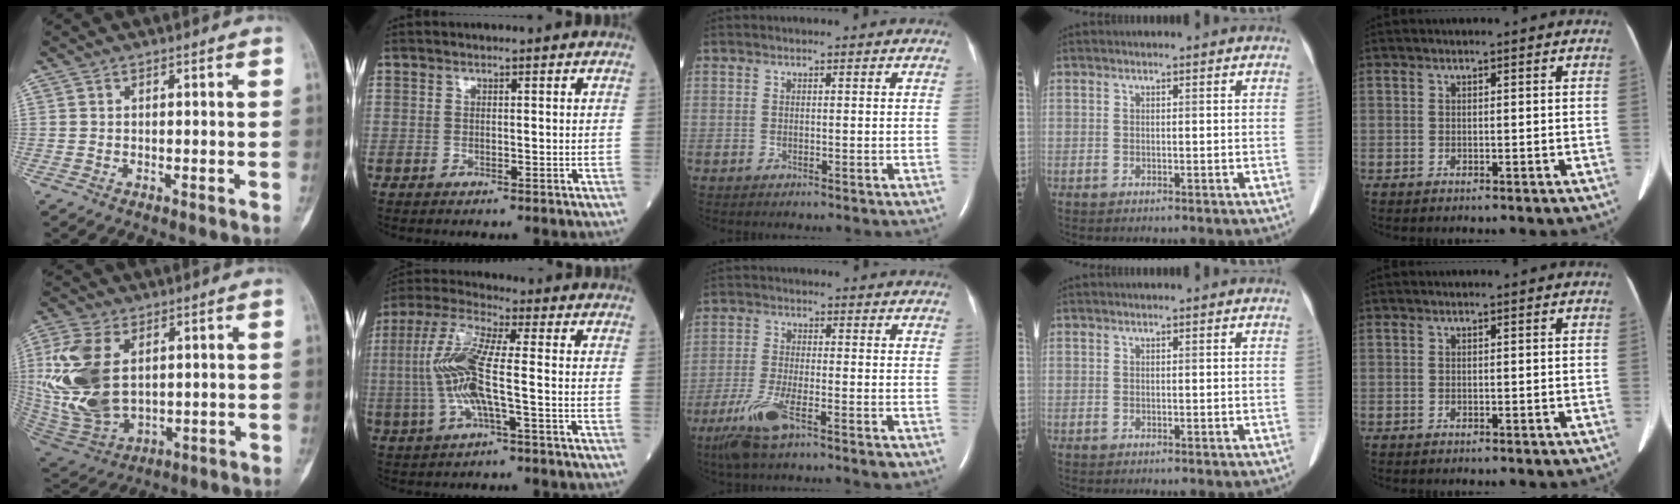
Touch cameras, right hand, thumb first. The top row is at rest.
{"thumb": {"total": 17.6, "force": [3.1, 10.8, 13.5], "torque": [-0.288, -0.018, 0.075]}, "index": {"total": 10.7, "force": [-1.0, 1.2, 10.6], "torque": [-0.234, 0.010, -0.027]}, "middle": {"total": 8.2, "force": [-5.0, 1.1, 6.4], "torque": [-0.137, -0.020, -0.092]}}